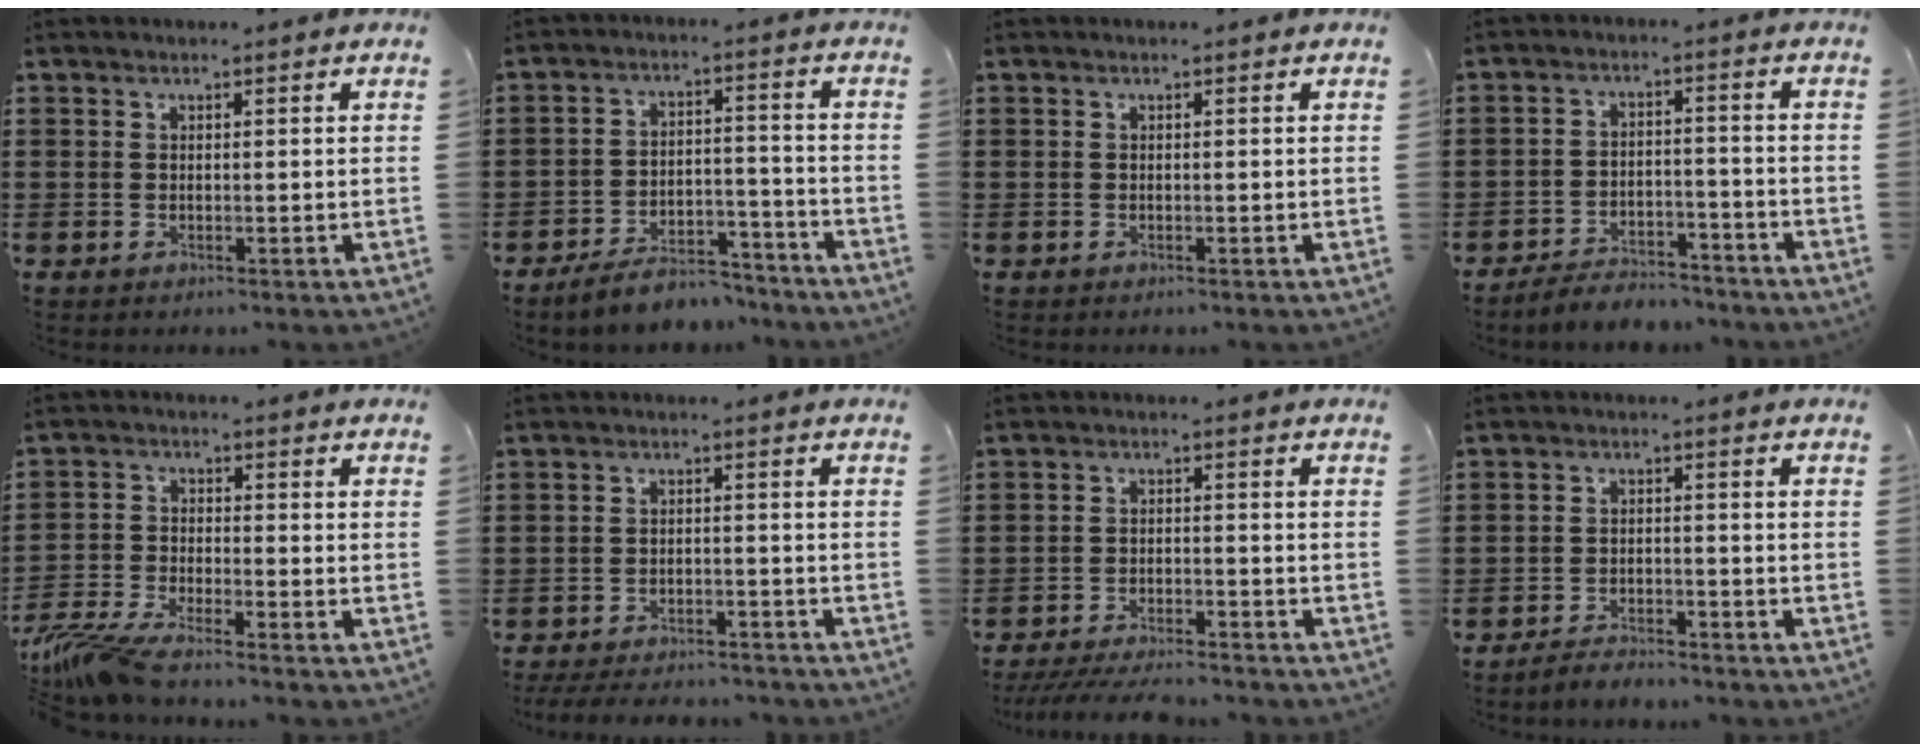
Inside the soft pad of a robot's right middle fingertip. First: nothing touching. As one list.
[{"total": 6.4, "force": [-6.0, 1.4, 1.8], "torque": [-0.028, 0.015, -0.114]}, {"total": 0.0}, {"total": 4.5, "force": [-4.4, 0.7, 0.3], "torque": [-0.009, 0.009, -0.093]}, {"total": 5.5, "force": [-4.9, -0.1, 2.5], "torque": [-0.083, -0.028, -0.102]}, {"total": 3.4, "force": [-3.4, 0.5, 0.5], "torque": [-0.017, 0.000, -0.072]}, {"total": 4.7, "force": [-4.4, 0.3, 1.6], "torque": [-0.038, -0.010, -0.090]}, {"total": 2.8, "force": [-2.8, 0.4, 0.0], "torque": [-0.007, 0.001, -0.059]}]